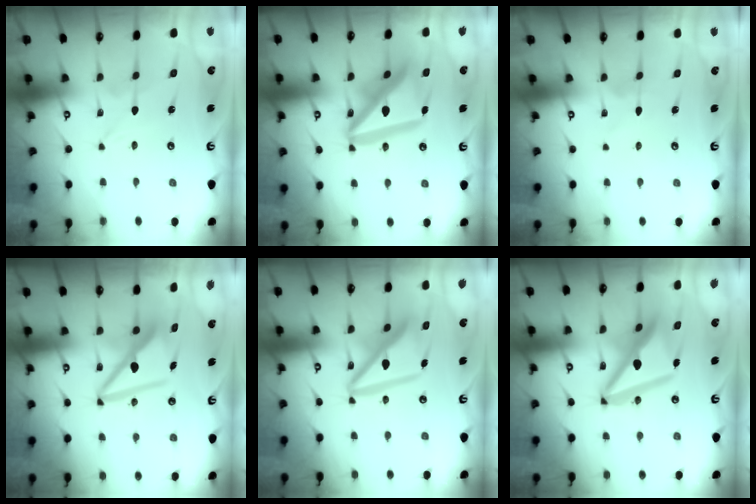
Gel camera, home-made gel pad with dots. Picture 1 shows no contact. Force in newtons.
{"total": 21.0, "press": 20.8, "slide": 2.5}
{"total": 2.4, "press": 2.4, "slide": 0.3}
{"total": 10.1, "press": 10.1, "slide": 0.9}
{"total": 14.1, "press": 13.9, "slide": 1.7}
{"total": 16.0, "press": 15.9, "slide": 1.8}